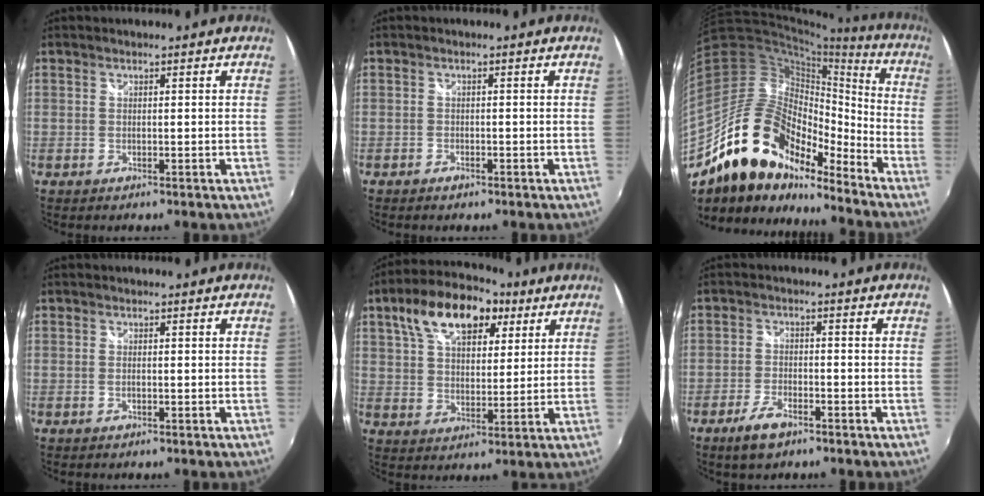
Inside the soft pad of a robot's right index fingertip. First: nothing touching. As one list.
[{"total": 1.3, "force": [-0.9, 0.8, 0.5], "torque": [-0.010, 0.000, -0.015]}, {"total": 21.1, "force": [-15.0, 10.4, 10.5], "torque": [-0.190, 0.008, -0.262]}, {"total": 0.8, "force": [-0.2, 0.3, 0.7], "torque": [-0.016, -0.001, -0.005]}, {"total": 16.3, "force": [8.5, 8.6, 10.9], "torque": [-0.209, 0.046, 0.141]}, {"total": 5.7, "force": [-3.8, 2.4, 3.5], "torque": [-0.087, -0.004, -0.068]}]